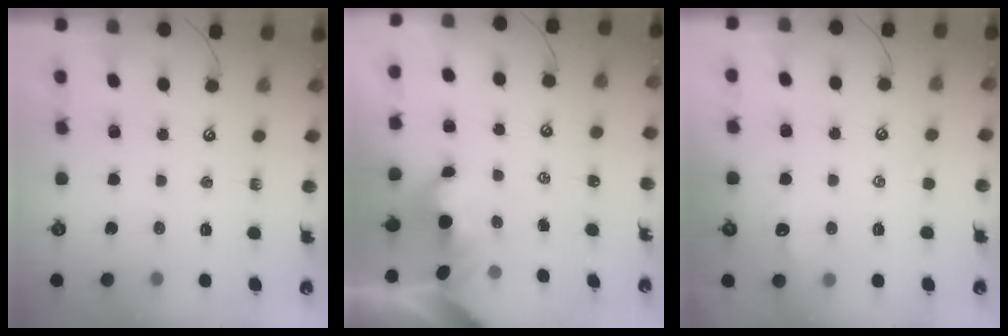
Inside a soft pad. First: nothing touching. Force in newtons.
{"total": 1.6, "press": 1.5, "slide": 0.3}
{"total": 0.0}